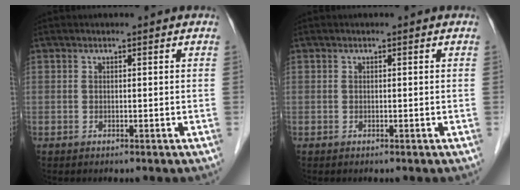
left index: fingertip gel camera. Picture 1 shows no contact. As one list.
[{"total": 0.0}]